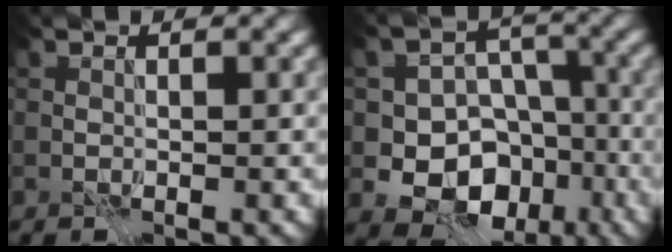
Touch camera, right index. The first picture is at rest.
{"total": 9.8, "force": [-3.9, 7.8, 4.4], "torque": [-0.053, -0.004, -0.087]}